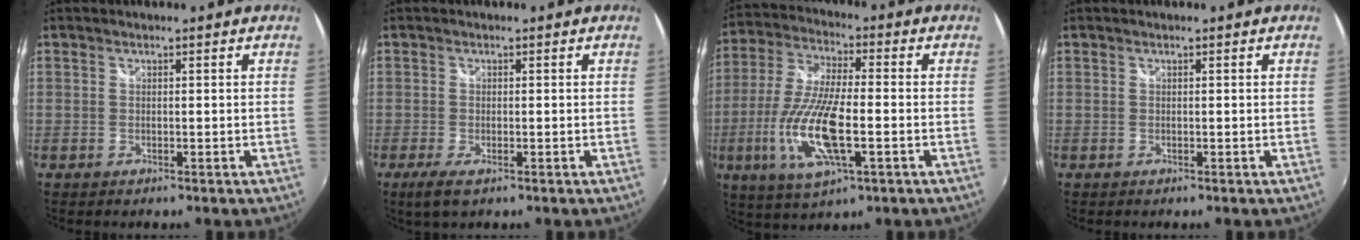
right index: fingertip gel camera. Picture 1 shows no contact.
{"total": 3.5, "force": [-1.8, 1.2, 2.7], "torque": [-0.060, -0.013, -0.029]}
{"total": 15.6, "force": [-4.3, 4.6, 14.3], "torque": [-0.304, -0.016, -0.082]}
{"total": 0.0}